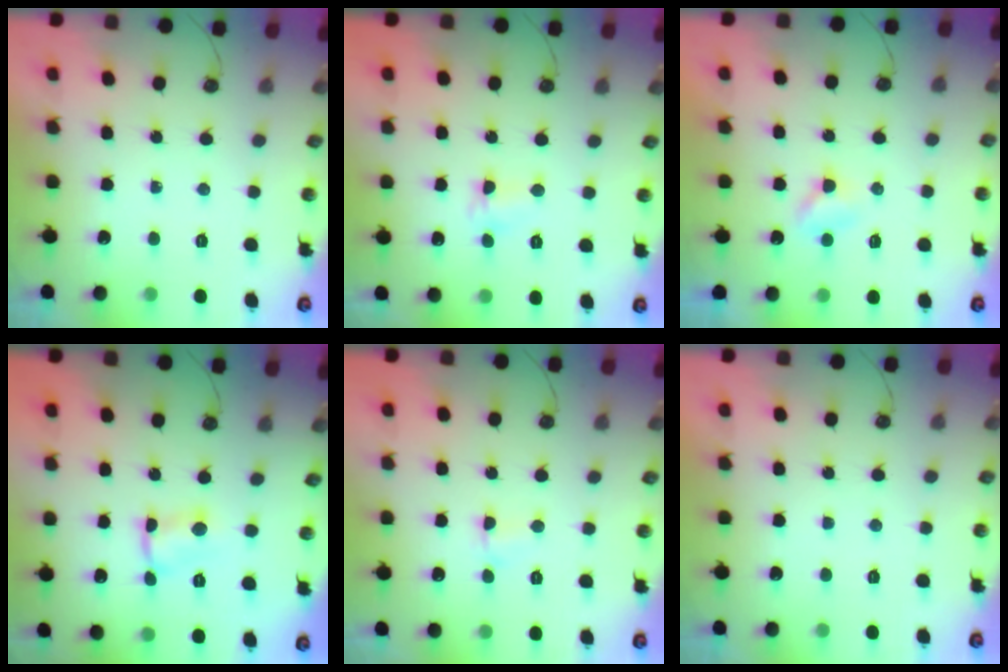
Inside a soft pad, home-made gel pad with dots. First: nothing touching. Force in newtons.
{"total": 5.8, "press": 4.7, "slide": 3.4}
{"total": 2.7, "press": 2.6, "slide": 0.4}
{"total": 2.2, "press": 2.2, "slide": 0.1}
{"total": 3.2, "press": 3.1, "slide": 0.7}
{"total": 0.0}